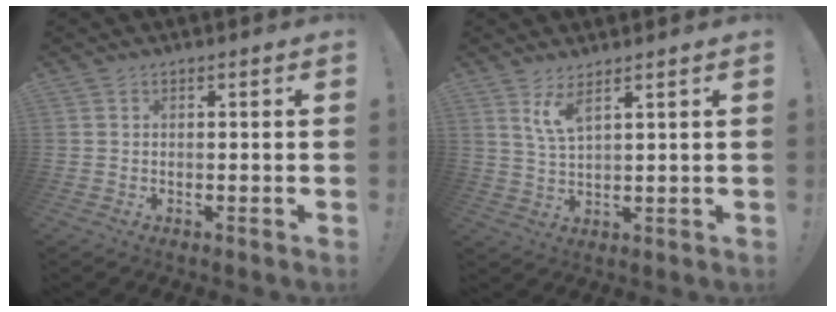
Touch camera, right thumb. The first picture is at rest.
{"total": 5.8, "force": [3.8, 1.2, 4.2], "torque": [-0.079, -0.015, 0.065]}